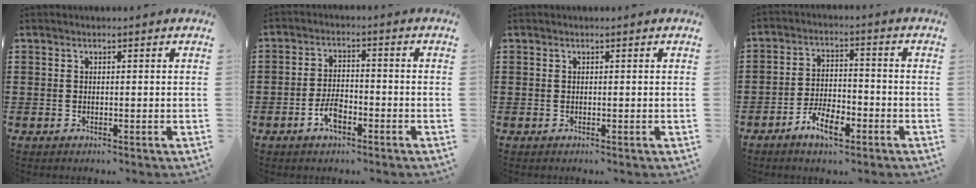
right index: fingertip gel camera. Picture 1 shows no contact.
{"total": 4.4, "force": [-2.3, 1.9, 3.3], "torque": [-0.077, -0.002, -0.047]}
{"total": 0.0}
{"total": 6.1, "force": [-3.9, 2.2, 4.1], "torque": [-0.086, 0.005, -0.075]}